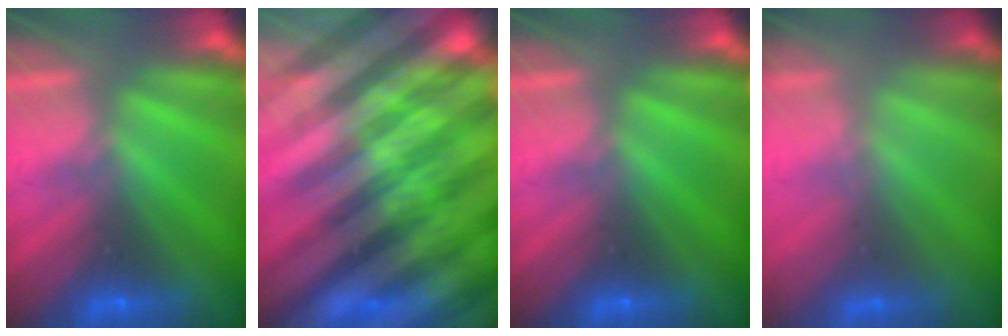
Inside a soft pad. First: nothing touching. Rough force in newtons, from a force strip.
{"total": 6.3}
{"total": 0.0}
{"total": 1.5}